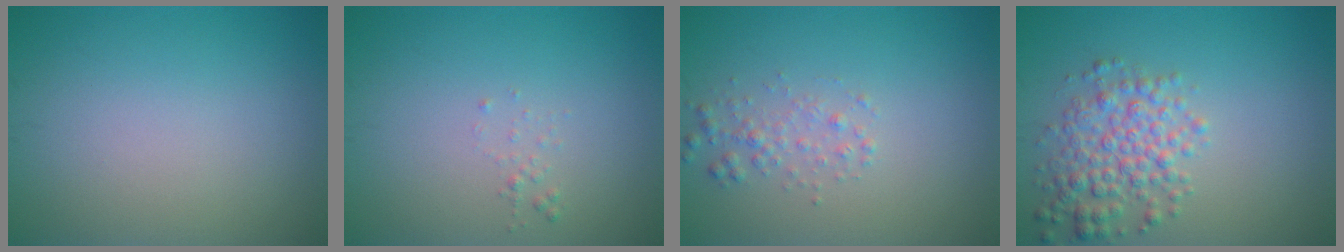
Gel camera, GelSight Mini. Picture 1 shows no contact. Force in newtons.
{"total": 0.6, "press": 0.6, "slide": 0.1}
{"total": 1.6, "press": 1.6, "slide": 0.0}
{"total": 4.1, "press": 4.1, "slide": 0.1}